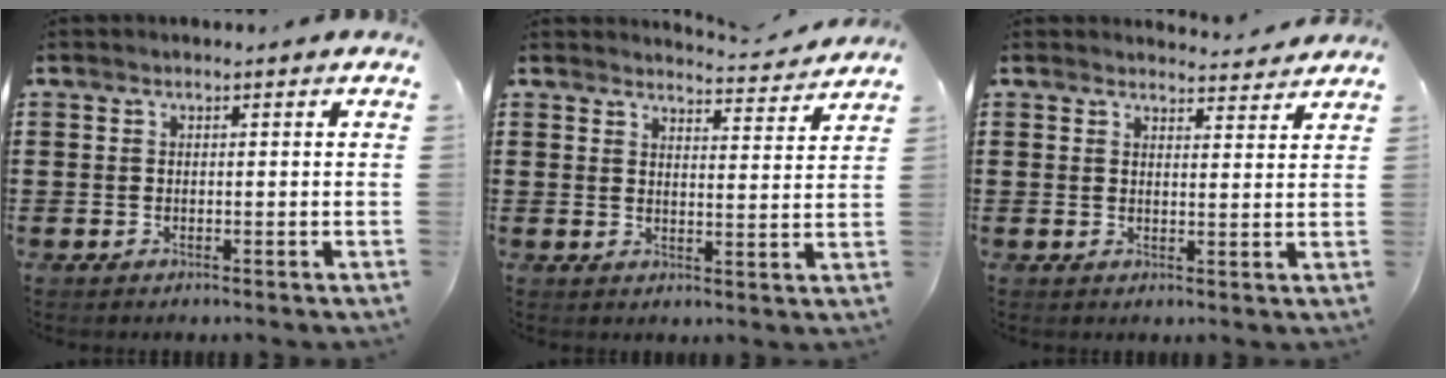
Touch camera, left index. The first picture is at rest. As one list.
[{"total": 3.9, "force": [3.9, -0.2, 0.5], "torque": [-0.016, -0.028, 0.067]}, {"total": 3.1, "force": [3.1, 0.3, 0.3], "torque": [-0.007, -0.015, 0.055]}]